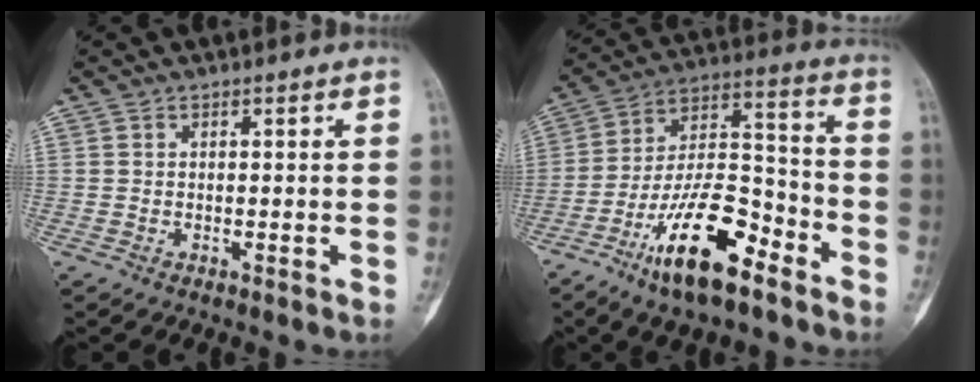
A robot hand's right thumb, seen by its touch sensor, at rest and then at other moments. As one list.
[{"total": 18.0, "force": [-10.5, 6.4, 13.0], "torque": [-0.223, 0.074, -0.189]}]